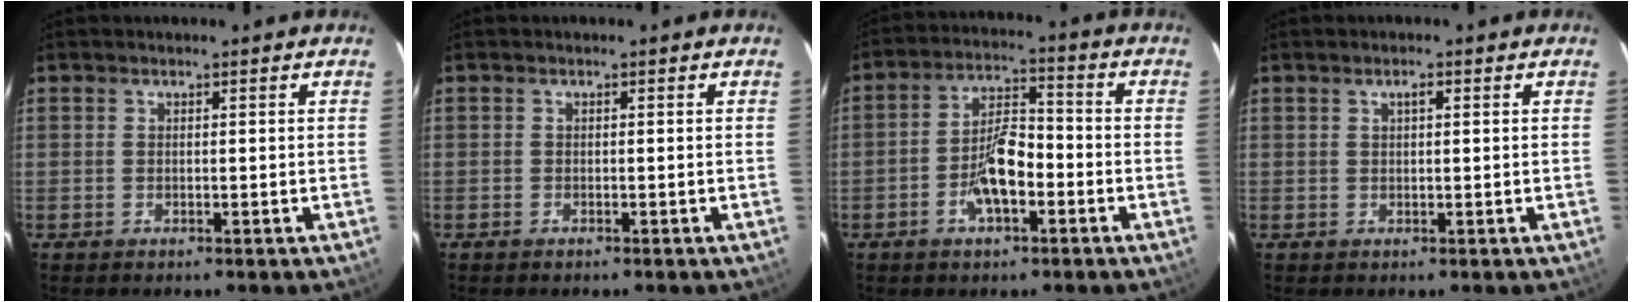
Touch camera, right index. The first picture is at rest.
{"total": 0.6, "force": [-0.5, 0.3, 0.1], "torque": [-0.002, 0.000, -0.010]}
{"total": 8.2, "force": [-3.4, 3.3, 6.8], "torque": [-0.134, 0.012, -0.056]}
{"total": 1.2, "force": [0.5, 0.4, 1.0], "torque": [-0.017, 0.005, 0.007]}